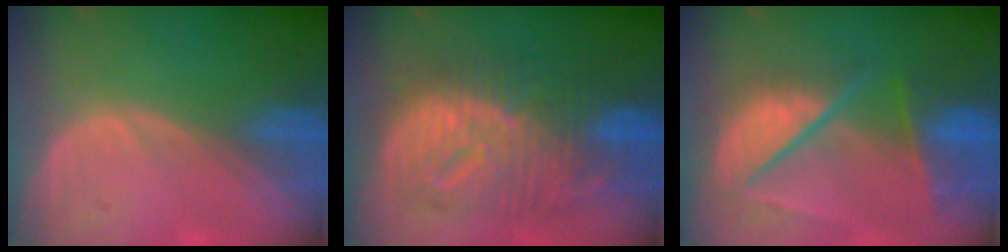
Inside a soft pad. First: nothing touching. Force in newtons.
{"total": 12.5, "press": 12.4, "slide": 1.1}
{"total": 10.3, "press": 8.6, "slide": 5.5}